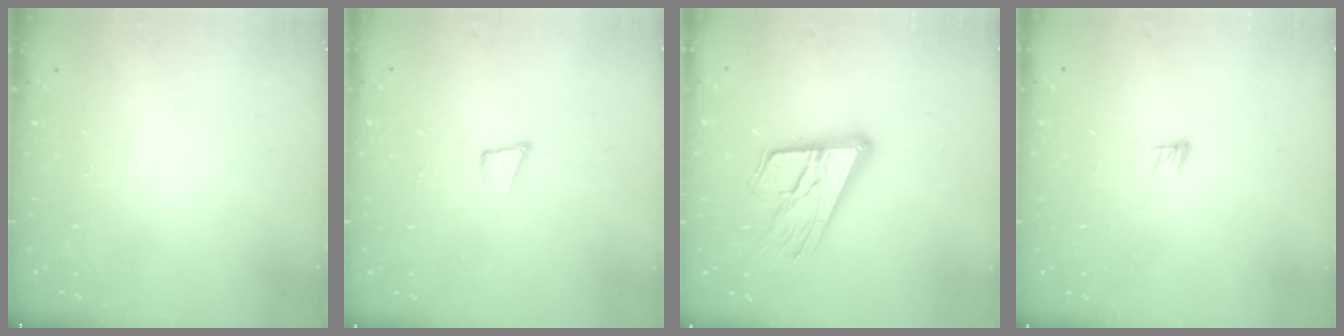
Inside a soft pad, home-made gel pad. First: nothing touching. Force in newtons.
{"total": 3.9, "press": 2.6, "slide": 2.9}
{"total": 18.0, "press": 17.9, "slide": 1.8}
{"total": 5.2, "press": 5.1, "slide": 0.4}